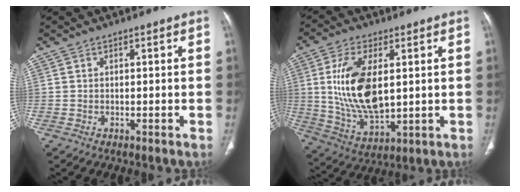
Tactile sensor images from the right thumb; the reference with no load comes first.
{"total": 15.6, "force": [2.3, 7.9, 13.2], "torque": [-0.256, -0.018, 0.055]}